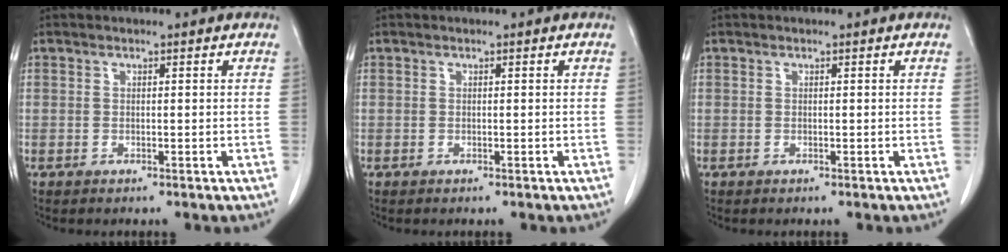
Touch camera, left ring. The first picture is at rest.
{"total": 0.0}
{"total": 0.0}